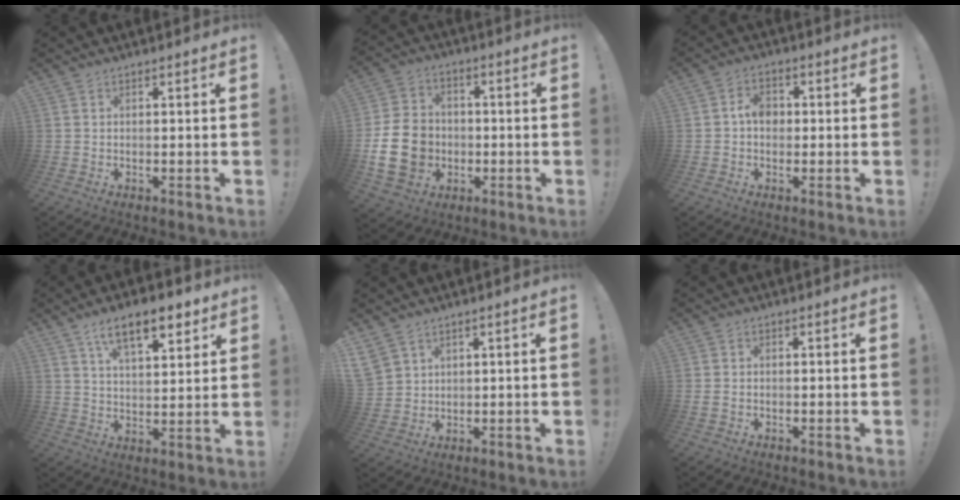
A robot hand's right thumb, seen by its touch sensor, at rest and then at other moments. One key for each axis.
{"total": 17.3, "fx": -3.3, "fy": 13.9, "fz": 9.7, "tx": -0.181, "ty": 0.024, "tz": -0.048}
{"total": 5.3, "fx": -0.1, "fy": 3.8, "fz": 3.7, "tx": -0.054, "ty": 0.008, "tz": -0.003}
{"total": 12.7, "fx": 7.6, "fy": 4.8, "fz": 9.0, "tx": -0.141, "ty": -0.025, "tz": 0.128}
{"total": 5.2, "fx": 3.7, "fy": 3.5, "fz": 1.1, "tx": -0.019, "ty": -0.019, "tz": 0.076}
{"total": 0.9, "fx": -0.1, "fy": 0.6, "fz": 0.6, "tx": -0.007, "ty": 0.000, "tz": -0.003}